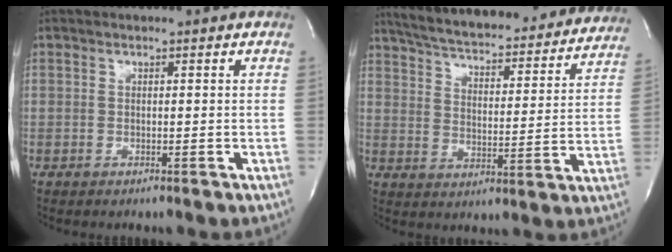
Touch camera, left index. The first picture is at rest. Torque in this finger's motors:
{"motor_torque": [0.72, -1.02, 0.31, 0.14]}